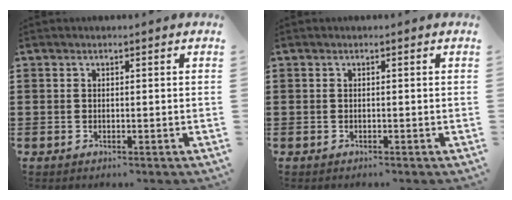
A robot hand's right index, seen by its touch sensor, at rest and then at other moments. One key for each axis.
{"total": 0.0}